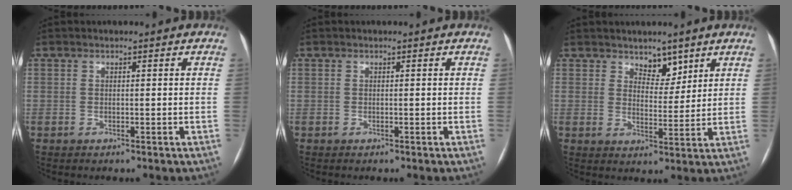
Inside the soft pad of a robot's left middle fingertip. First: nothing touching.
{"total": 0.0}
{"total": 4.2, "force": [3.2, 2.2, 1.6], "torque": [-0.014, -0.004, 0.054]}